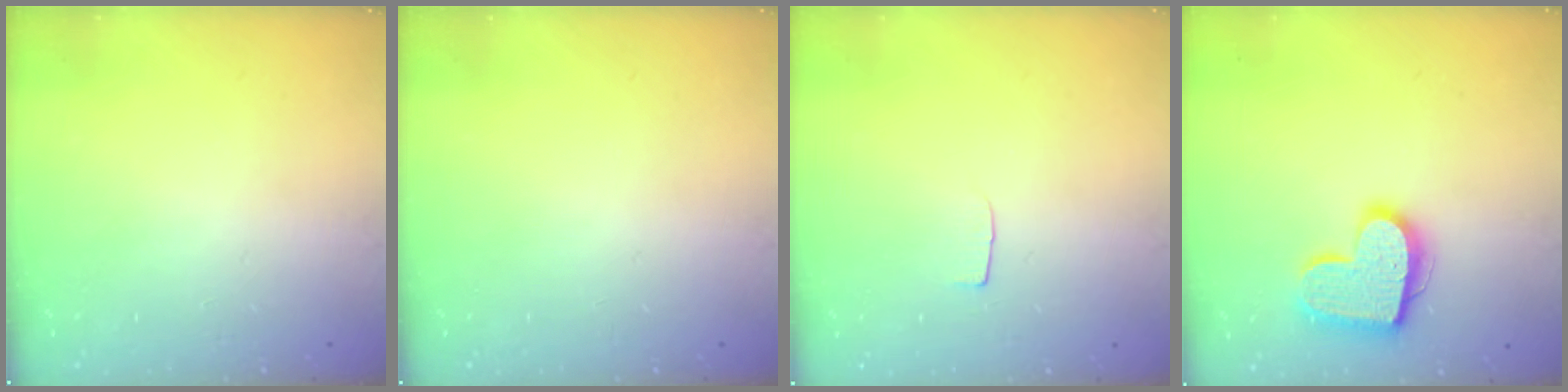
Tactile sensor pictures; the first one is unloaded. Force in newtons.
{"total": 0.0}
{"total": 3.7, "press": 3.7, "slide": 0.3}
{"total": 15.8, "press": 15.8, "slide": 1.0}